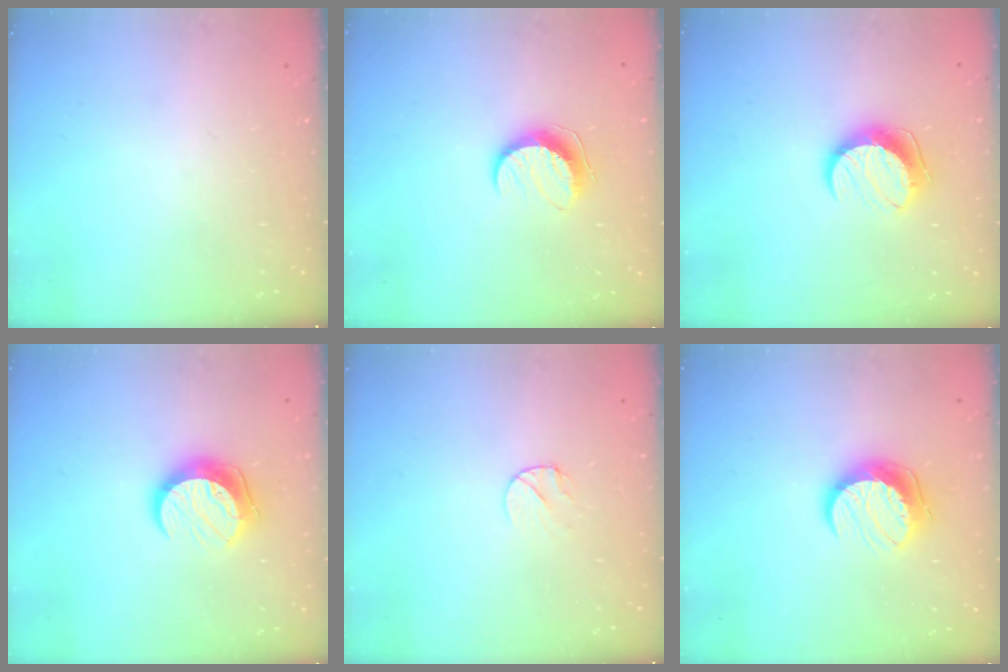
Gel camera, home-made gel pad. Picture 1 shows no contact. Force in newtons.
{"total": 9.7, "press": 9.6, "slide": 0.7}
{"total": 9.9, "press": 9.8, "slide": 0.5}
{"total": 10.7, "press": 10.7, "slide": 0.8}
{"total": 4.7, "press": 4.6, "slide": 0.5}
{"total": 10.9, "press": 10.9, "slide": 0.2}